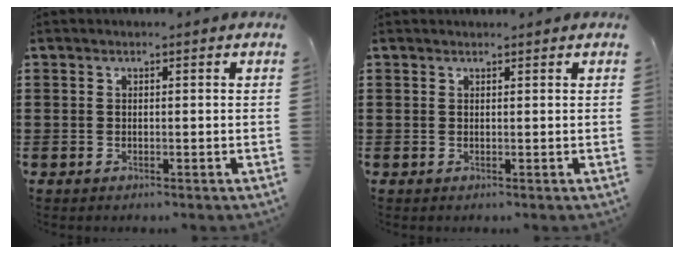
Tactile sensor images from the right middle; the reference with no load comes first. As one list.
[{"total": 0.5, "force": [0.5, 0.1, 0.0], "torque": [0.006, -0.003, 0.008]}]